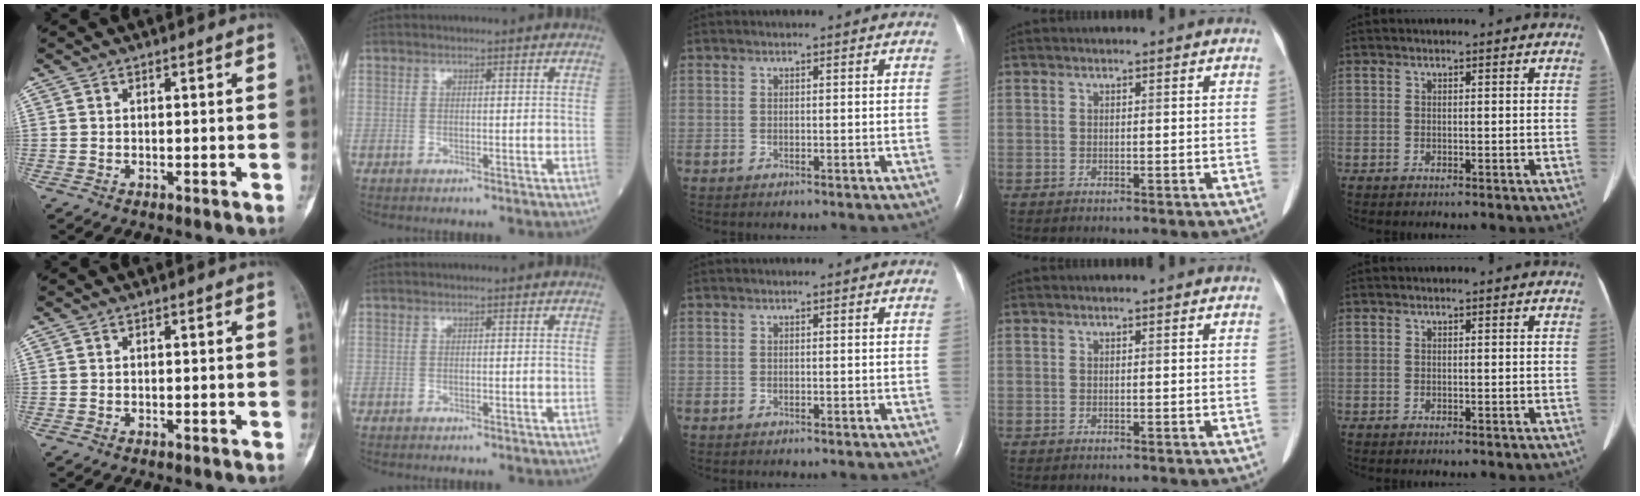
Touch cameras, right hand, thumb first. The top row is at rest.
{}